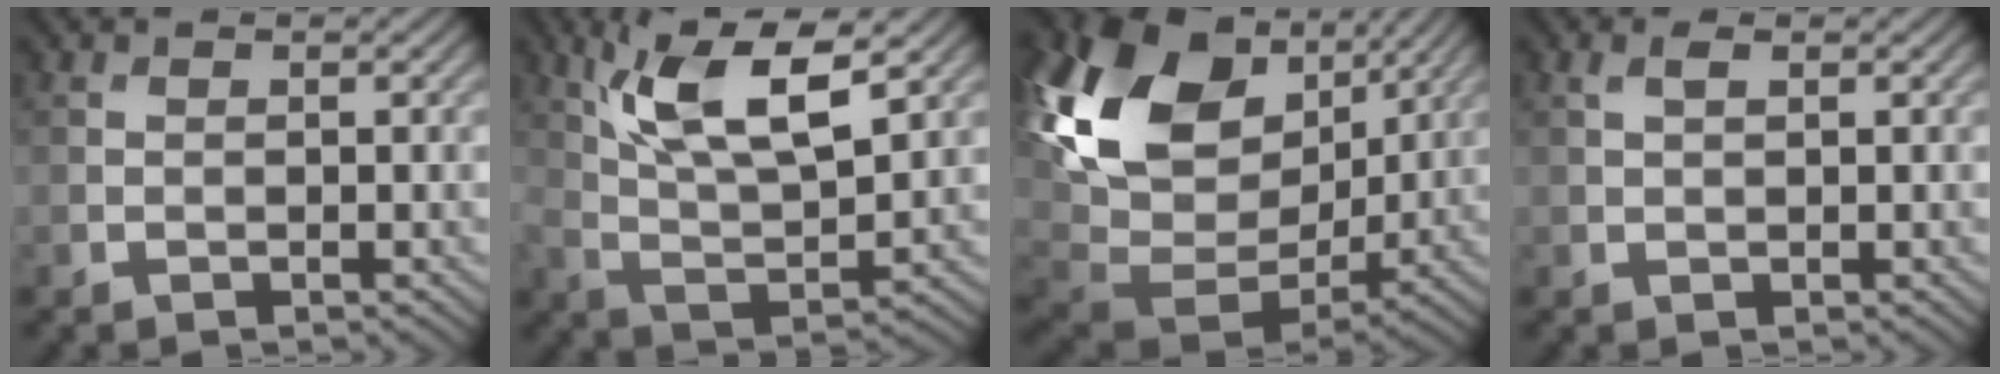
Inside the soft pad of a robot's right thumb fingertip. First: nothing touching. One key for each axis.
{"total": 11.7, "fx": 5.2, "fy": 4.1, "fz": 9.6, "tx": -0.196, "ty": 0.003, "tz": 0.096}
{"total": 18.9, "fx": 6.7, "fy": 12.7, "fz": 12.3, "tx": -0.300, "ty": 0.006, "tz": 0.138}
{"total": 1.3, "fx": 0.6, "fy": 0.5, "fz": 1.1, "tx": -0.027, "ty": 0.003, "tz": 0.013}